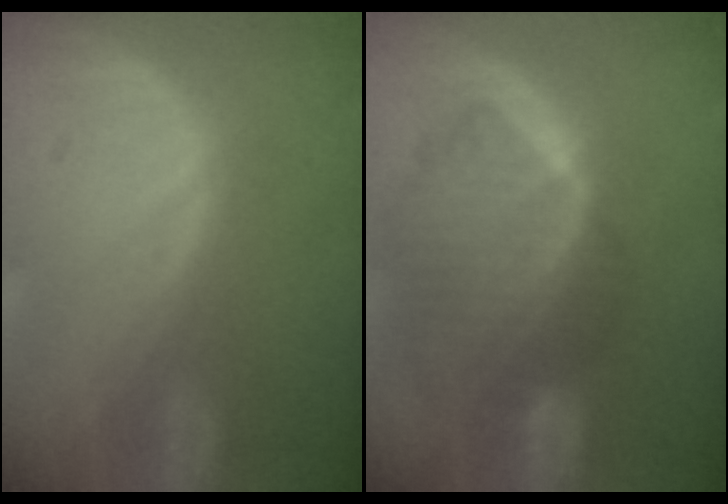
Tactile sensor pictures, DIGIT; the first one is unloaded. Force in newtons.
{"total": 10.2, "press": 8.9, "slide": 5.1}